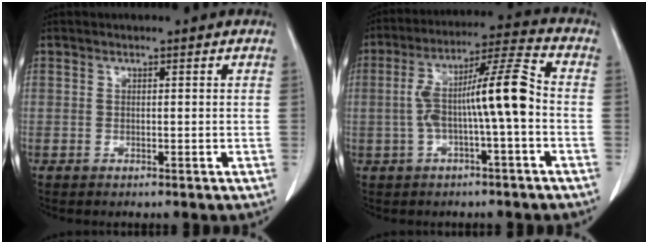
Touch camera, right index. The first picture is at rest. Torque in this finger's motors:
{"motor_torque": [0.76, -0.29, 0.34, 0.17]}